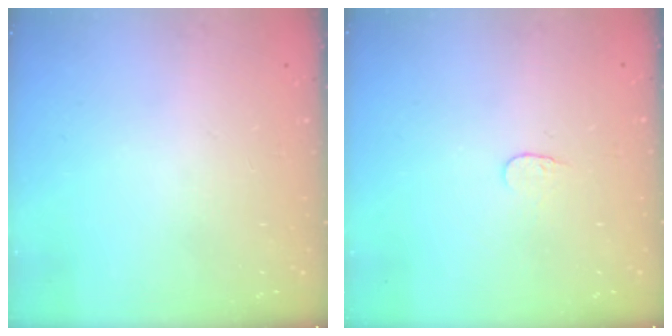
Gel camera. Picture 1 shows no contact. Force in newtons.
{"total": 3.8, "press": 3.7, "slide": 0.4}